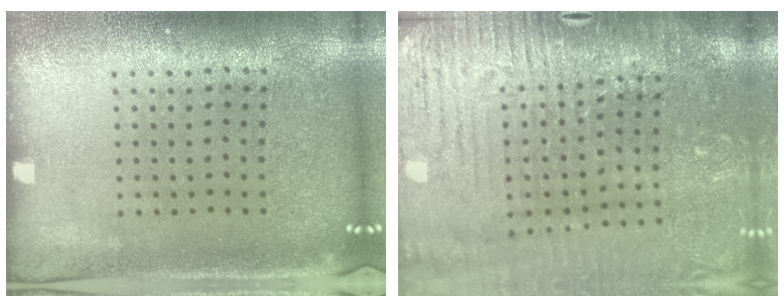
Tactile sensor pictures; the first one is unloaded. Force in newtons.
{"total": 3.3, "press": 3.3, "slide": 0.2}